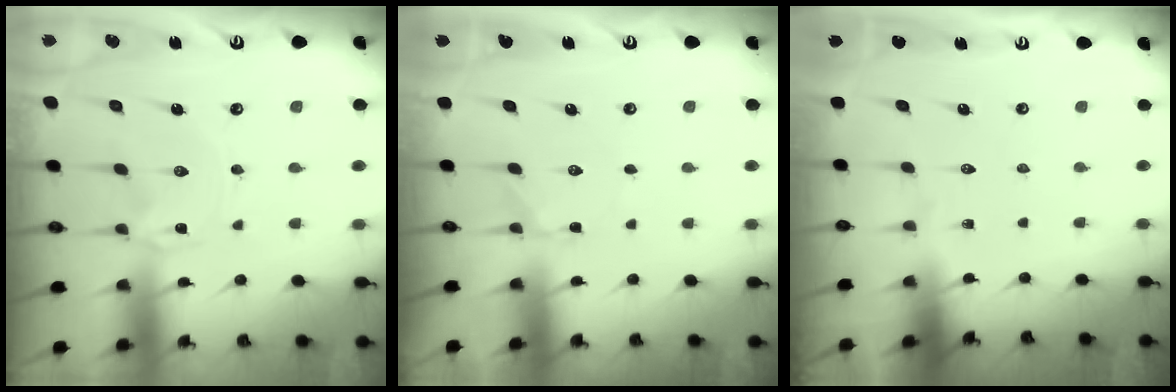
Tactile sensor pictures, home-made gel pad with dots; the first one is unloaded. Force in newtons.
{"total": 2.2, "press": 2.2, "slide": 0.6}
{"total": 0.0}